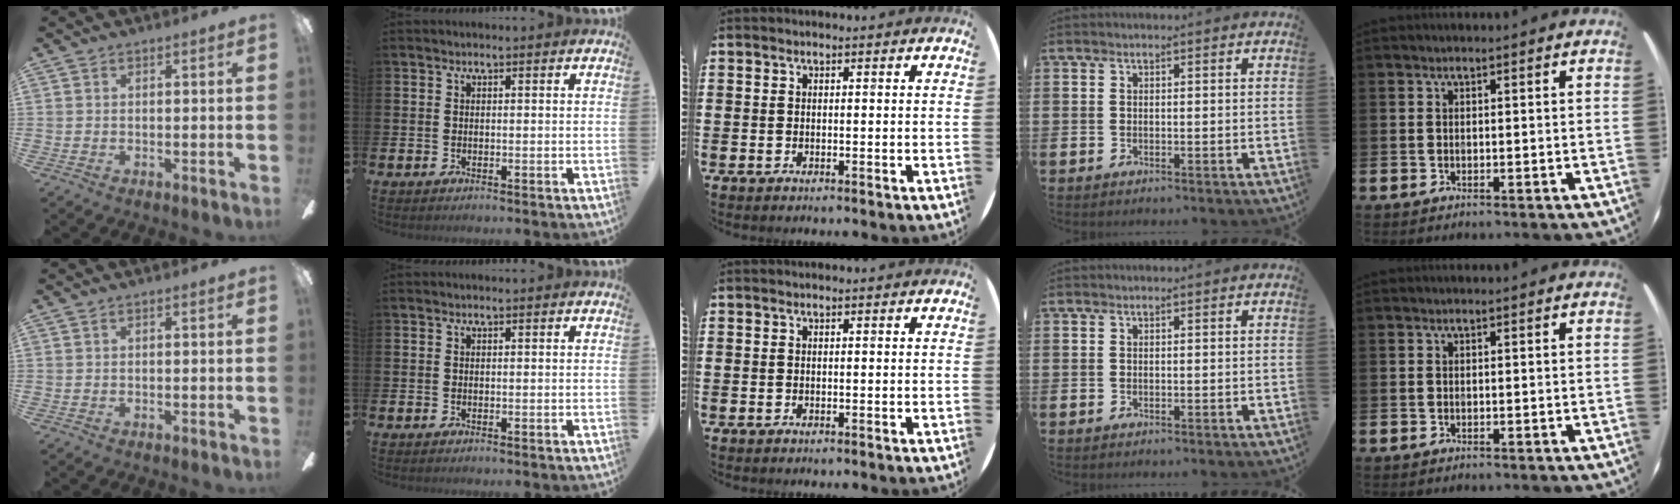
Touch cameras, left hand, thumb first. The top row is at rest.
{}